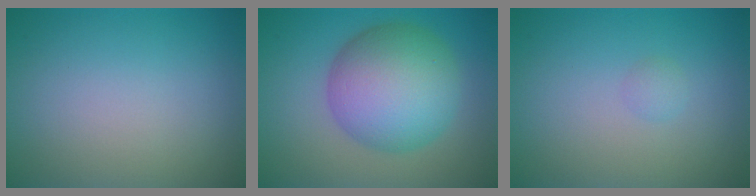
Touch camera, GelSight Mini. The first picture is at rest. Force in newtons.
{"total": 9.6, "press": 9.6, "slide": 0.3}
{"total": 0.7, "press": 0.7, "slide": 0.0}